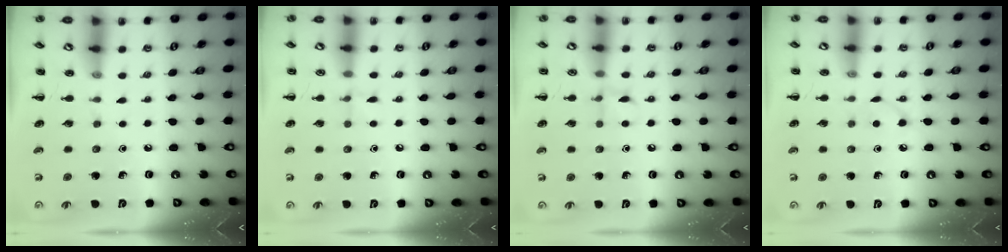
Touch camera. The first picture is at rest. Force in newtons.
{"total": 4.9, "press": 4.6, "slide": 1.6}
{"total": 6.0, "press": 5.7, "slide": 2.0}
{"total": 3.1, "press": 2.9, "slide": 1.0}